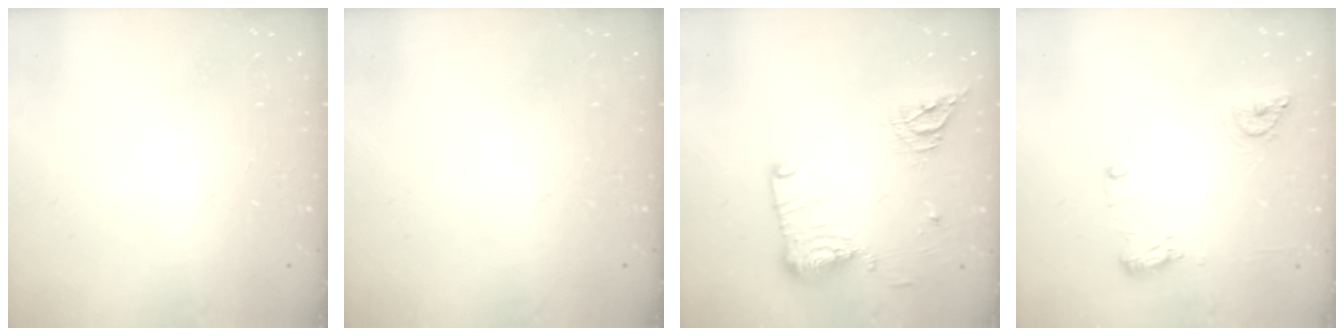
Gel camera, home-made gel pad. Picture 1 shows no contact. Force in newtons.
{"total": 0.0}
{"total": 15.8, "press": 15.0, "slide": 4.9}
{"total": 12.8, "press": 10.6, "slide": 7.2}